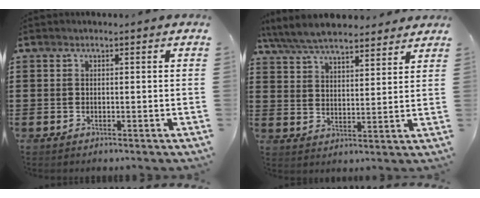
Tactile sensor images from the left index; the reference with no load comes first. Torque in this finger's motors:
{"motor_torque": [2.14, 0.00, 0.50, 0.21]}